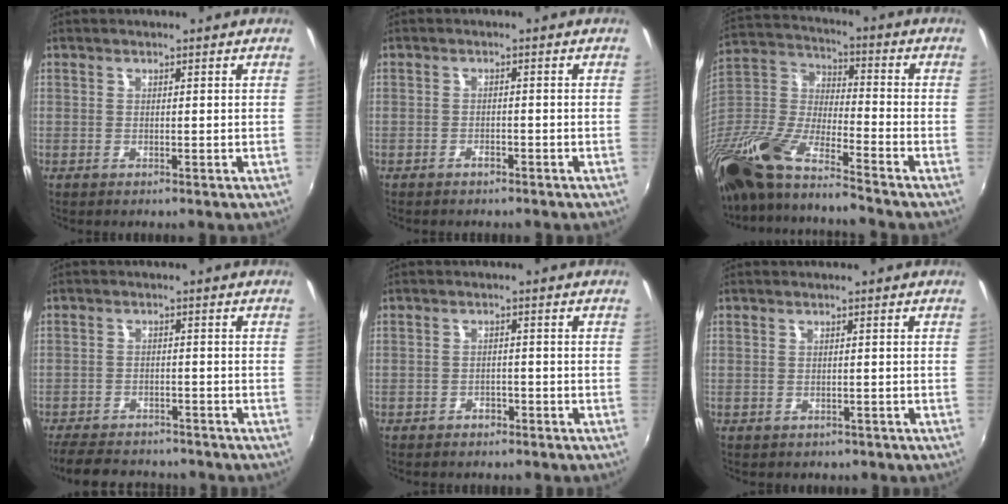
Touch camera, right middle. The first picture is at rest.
{"total": 1.5, "force": [-1.3, 0.5, 0.5], "torque": [-0.014, 0.001, -0.021]}
{"total": 18.9, "force": [-14.0, 3.6, 12.1], "torque": [-0.253, -0.036, -0.280]}
{"total": 11.8, "force": [-10.2, 4.1, 4.3], "torque": [-0.110, -0.007, -0.152]}
{"total": 2.8, "force": [-2.3, 1.4, 0.7], "torque": [-0.021, -0.002, -0.032]}
{"total": 1.7, "force": [-1.0, 1.3, 0.5], "torque": [-0.013, -0.003, -0.008]}